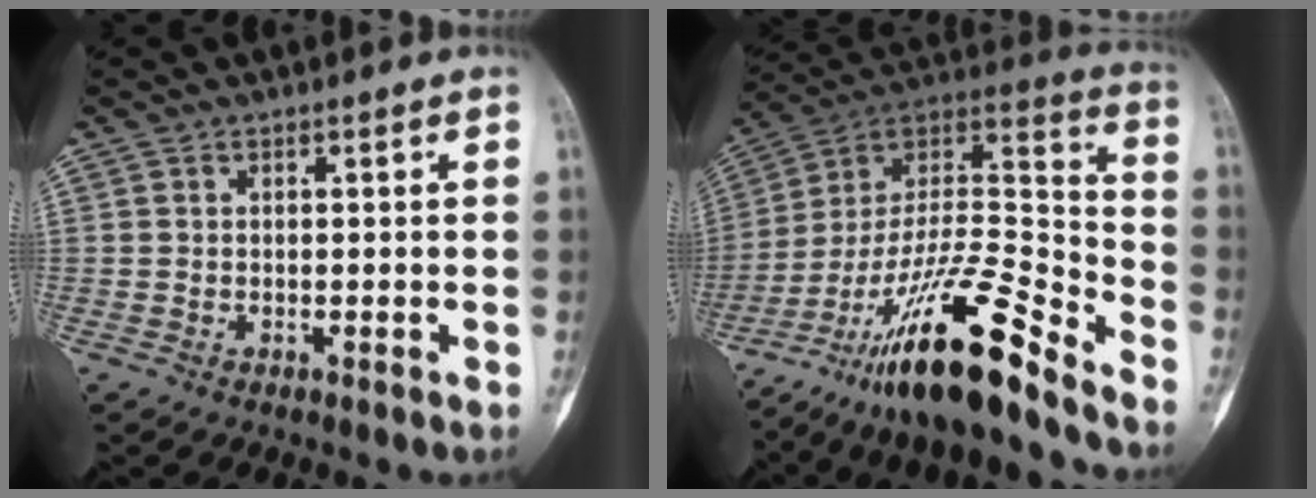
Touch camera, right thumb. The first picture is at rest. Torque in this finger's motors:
{"motor_torque": [3.33, 1.40, 0.98, -1.79, 0.53]}